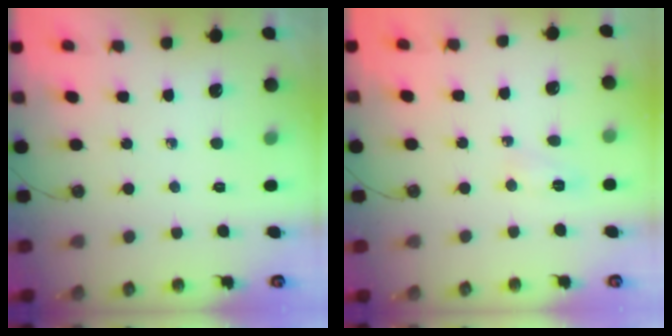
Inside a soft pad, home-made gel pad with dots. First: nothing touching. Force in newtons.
{"total": 3.6, "press": 3.4, "slide": 1.2}